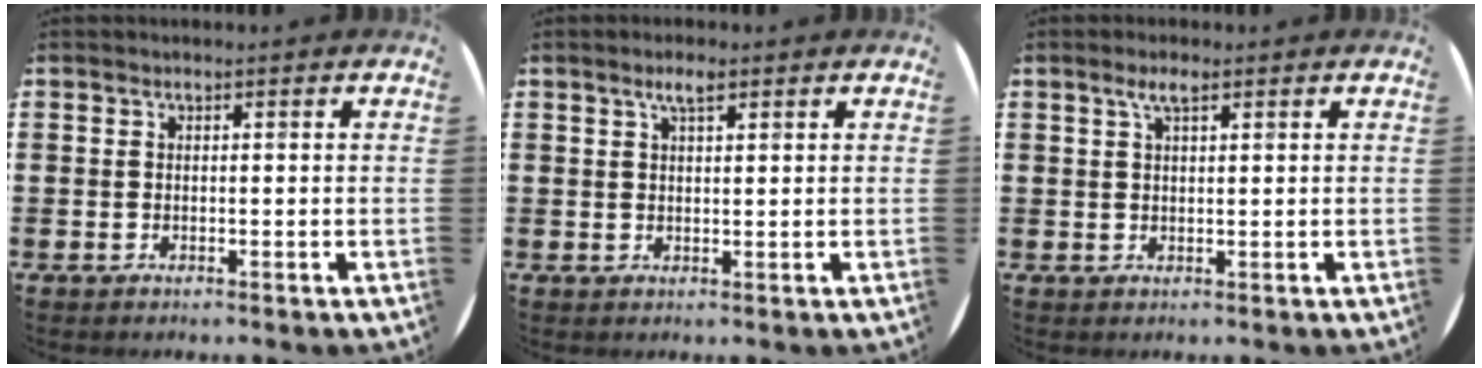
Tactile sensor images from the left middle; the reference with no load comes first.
{"total": 2.5, "force": [1.7, 0.6, 1.7], "torque": [-0.035, 0.006, 0.029]}
{"total": 2.4, "force": [1.5, 0.6, 1.8], "torque": [-0.036, 0.007, 0.024]}